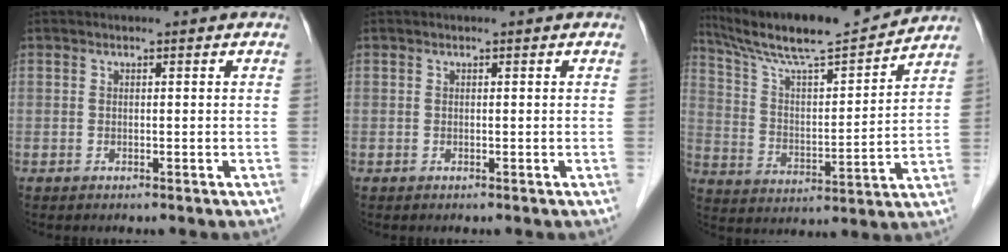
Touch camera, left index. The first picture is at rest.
{"total": 0.0}
{"total": 16.9, "force": [15.4, 0.7, 6.9], "torque": [-0.131, 0.006, 0.260]}